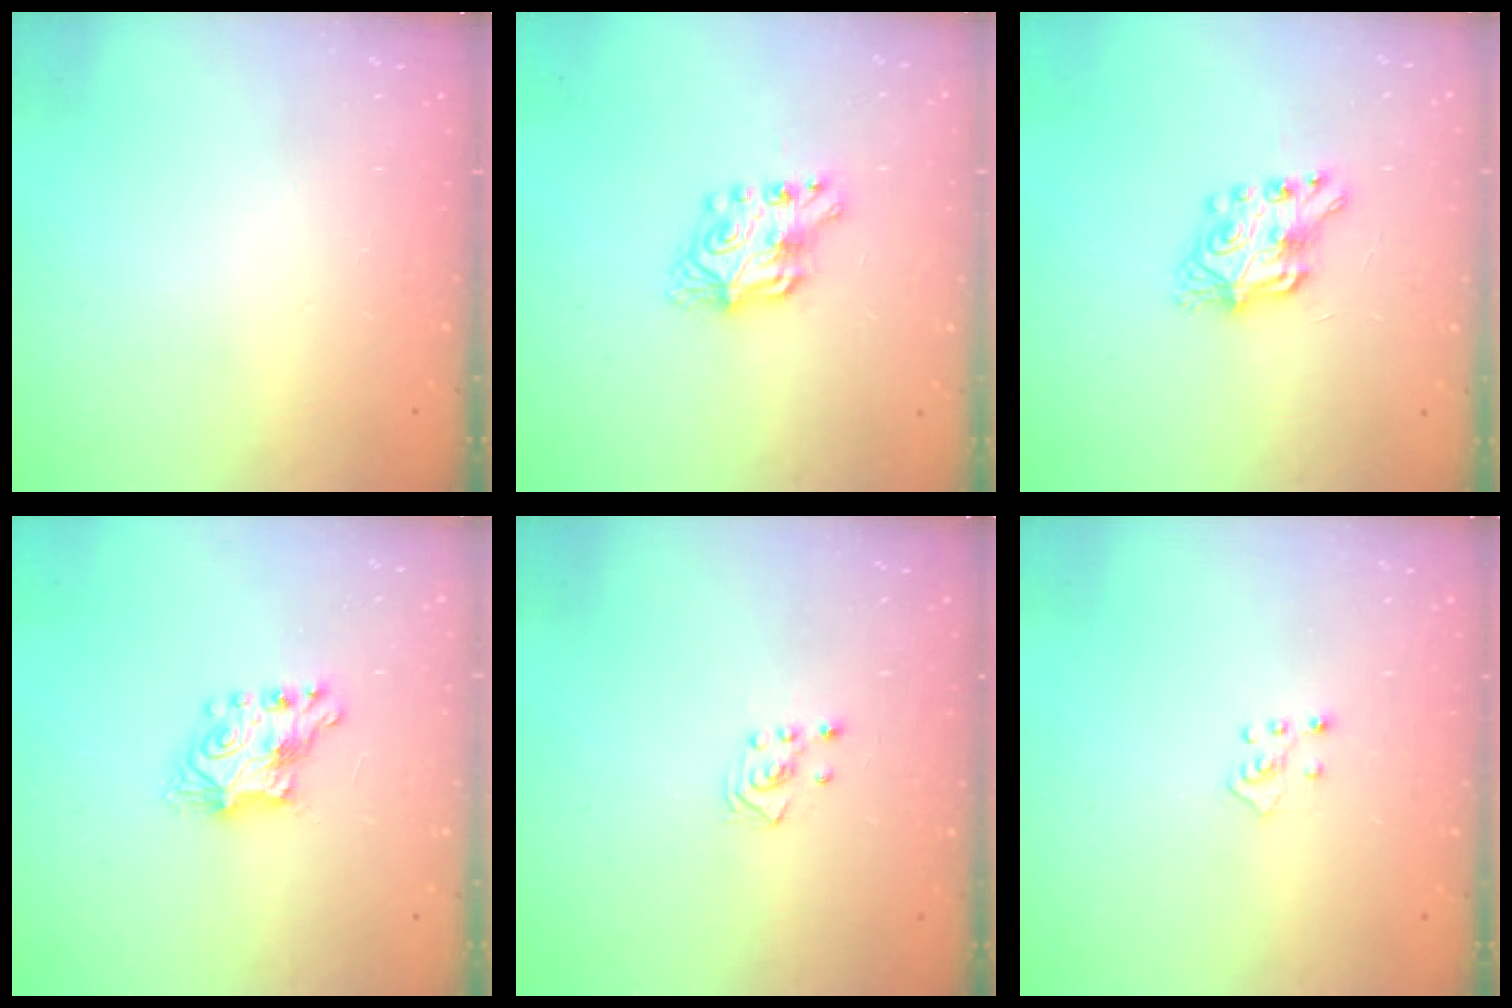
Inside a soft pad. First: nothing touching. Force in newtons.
{"total": 7.7, "press": 7.7, "slide": 0.7}
{"total": 8.6, "press": 8.5, "slide": 0.8}
{"total": 7.2, "press": 7.2, "slide": 0.4}
{"total": 2.6, "press": 2.4, "slide": 0.9}
{"total": 2.3, "press": 2.3, "slide": 0.5}